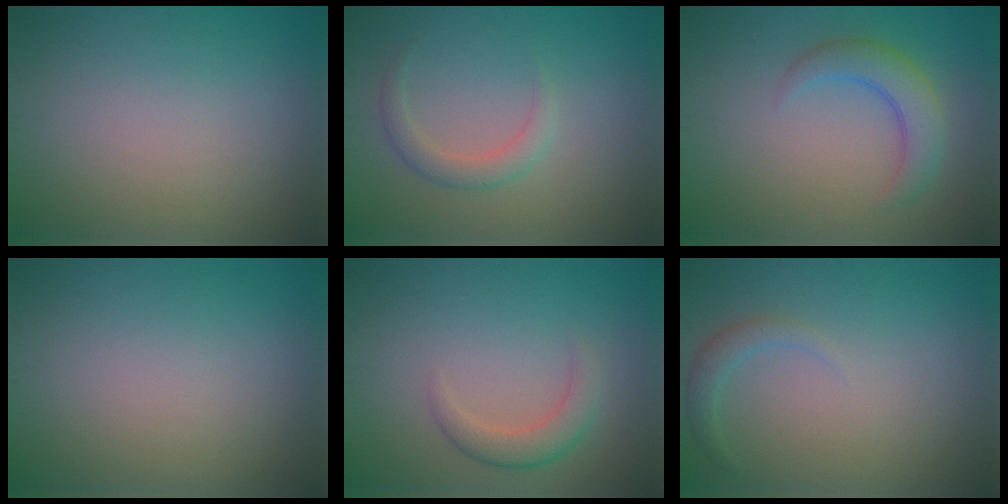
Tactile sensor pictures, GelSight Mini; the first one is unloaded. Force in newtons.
{"total": 2.1, "press": 2.0, "slide": 0.2}
{"total": 3.7, "press": 3.7, "slide": 0.1}
{"total": 0.0}
{"total": 2.6, "press": 2.6, "slide": 0.1}
{"total": 1.5, "press": 1.5, "slide": 0.2}